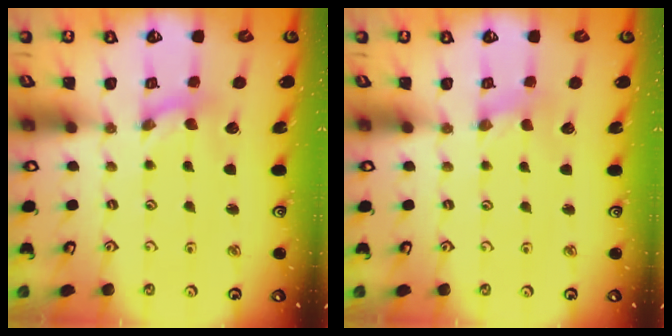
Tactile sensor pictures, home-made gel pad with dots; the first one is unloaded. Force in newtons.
{"total": 0.0}